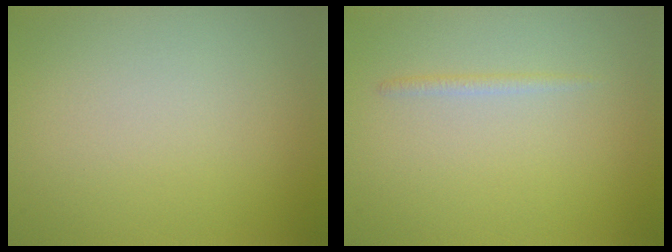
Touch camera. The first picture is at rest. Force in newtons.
{"total": 0.8, "press": 0.8, "slide": 0.0}